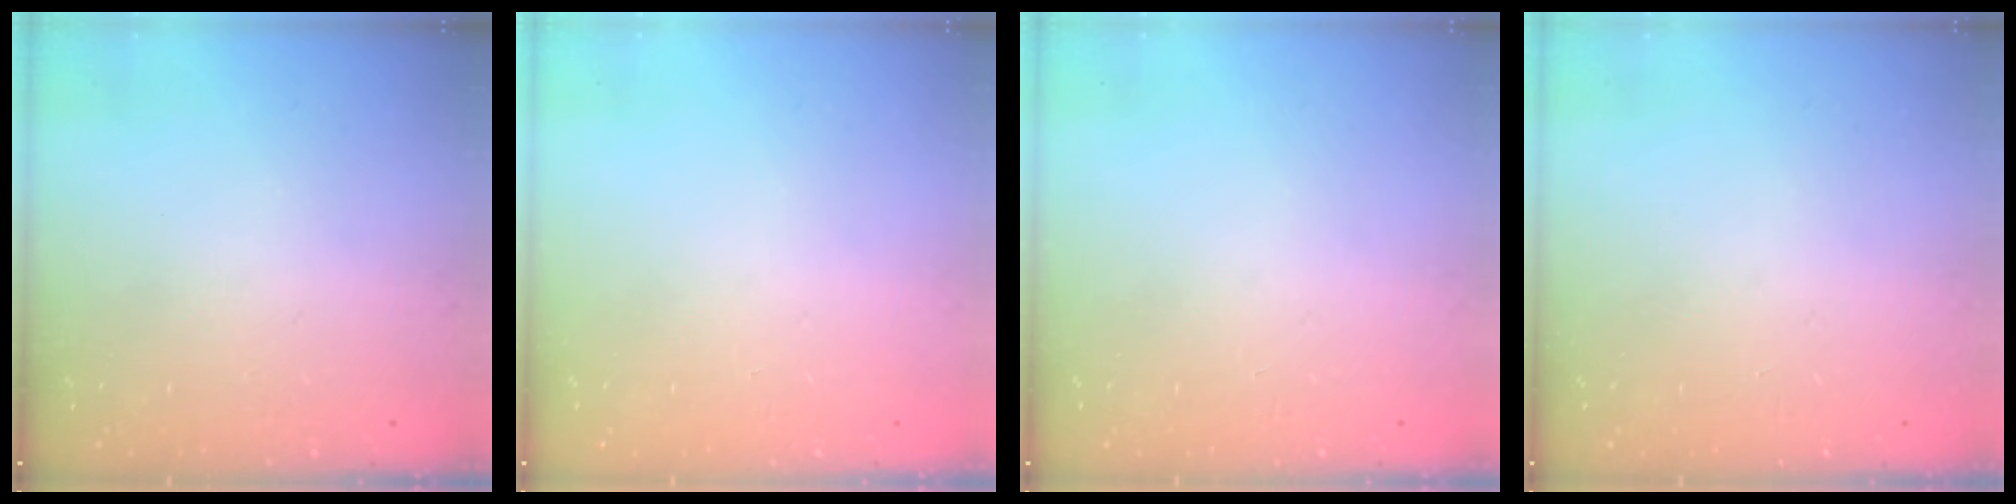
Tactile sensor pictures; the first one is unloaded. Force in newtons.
{"total": 0.0}
{"total": 0.0}
{"total": 0.0}